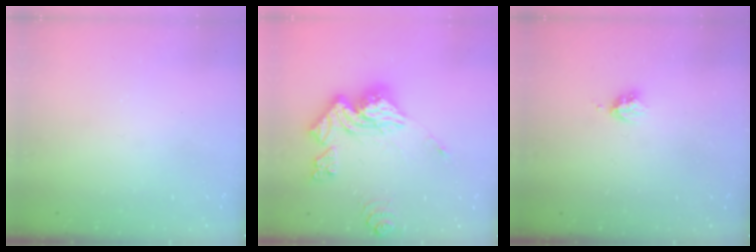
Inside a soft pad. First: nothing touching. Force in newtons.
{"total": 18.6, "press": 18.5, "slide": 1.8}
{"total": 3.2, "press": 3.2, "slide": 0.3}